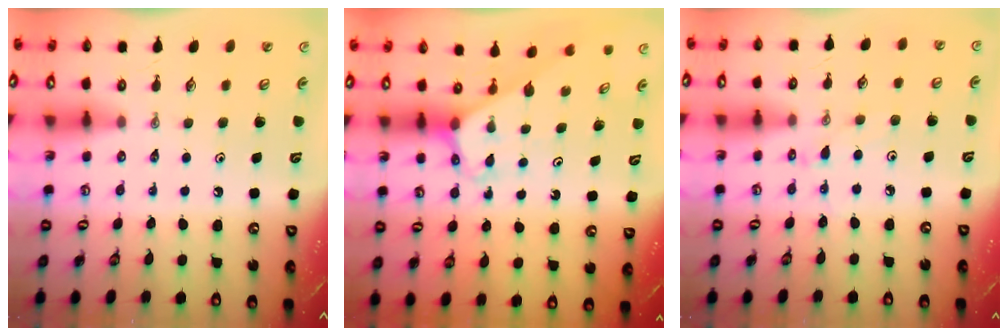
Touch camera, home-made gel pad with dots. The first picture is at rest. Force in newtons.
{"total": 3.0, "press": 3.0, "slide": 0.2}
{"total": 3.9, "press": 3.9, "slide": 0.5}